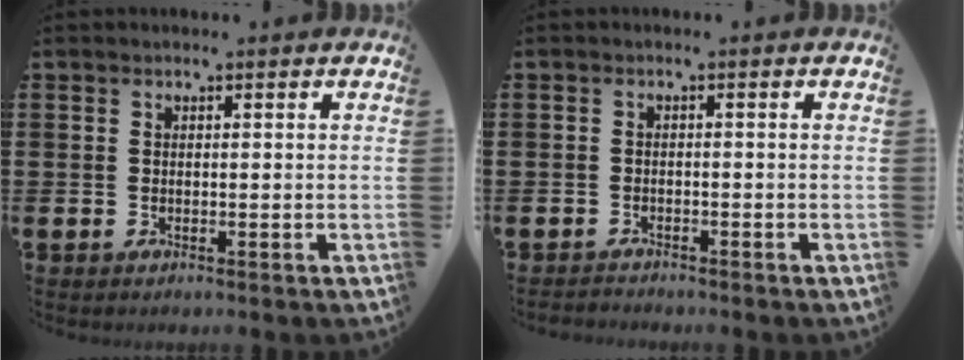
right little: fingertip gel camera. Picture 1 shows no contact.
{"total": 0.9, "force": [-0.9, 0.0, -0.1], "torque": [-0.001, 0.001, -0.020]}